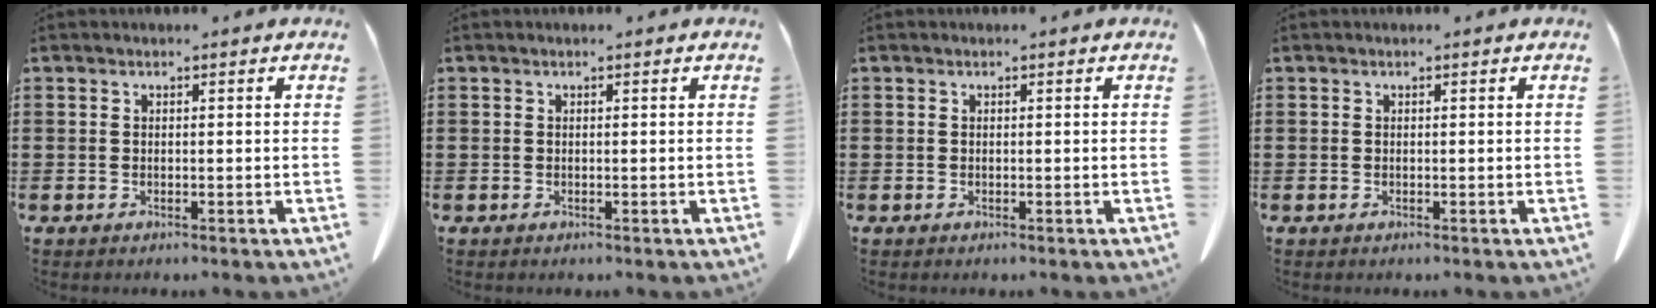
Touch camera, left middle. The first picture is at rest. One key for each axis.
{"total": 0.0}
{"total": 0.0}
{"total": 0.0}